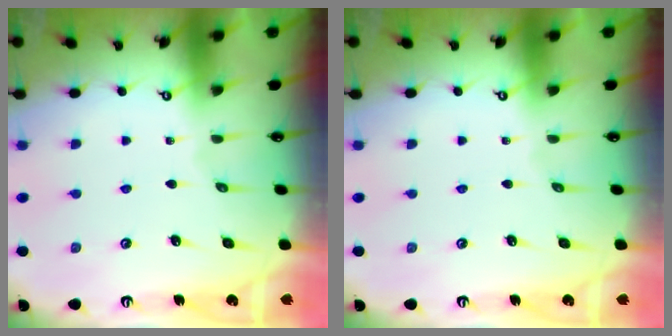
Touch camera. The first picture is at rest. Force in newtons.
{"total": 0.0}